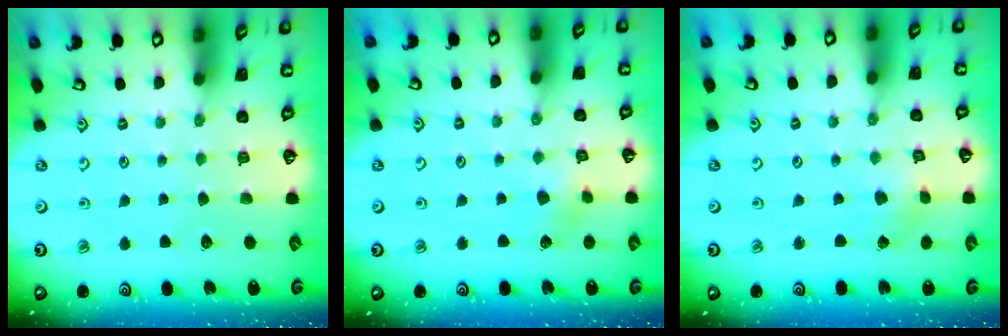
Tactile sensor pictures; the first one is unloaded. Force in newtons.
{"total": 4.1, "press": 4.1, "slide": 0.3}
{"total": 1.4, "press": 1.3, "slide": 0.3}